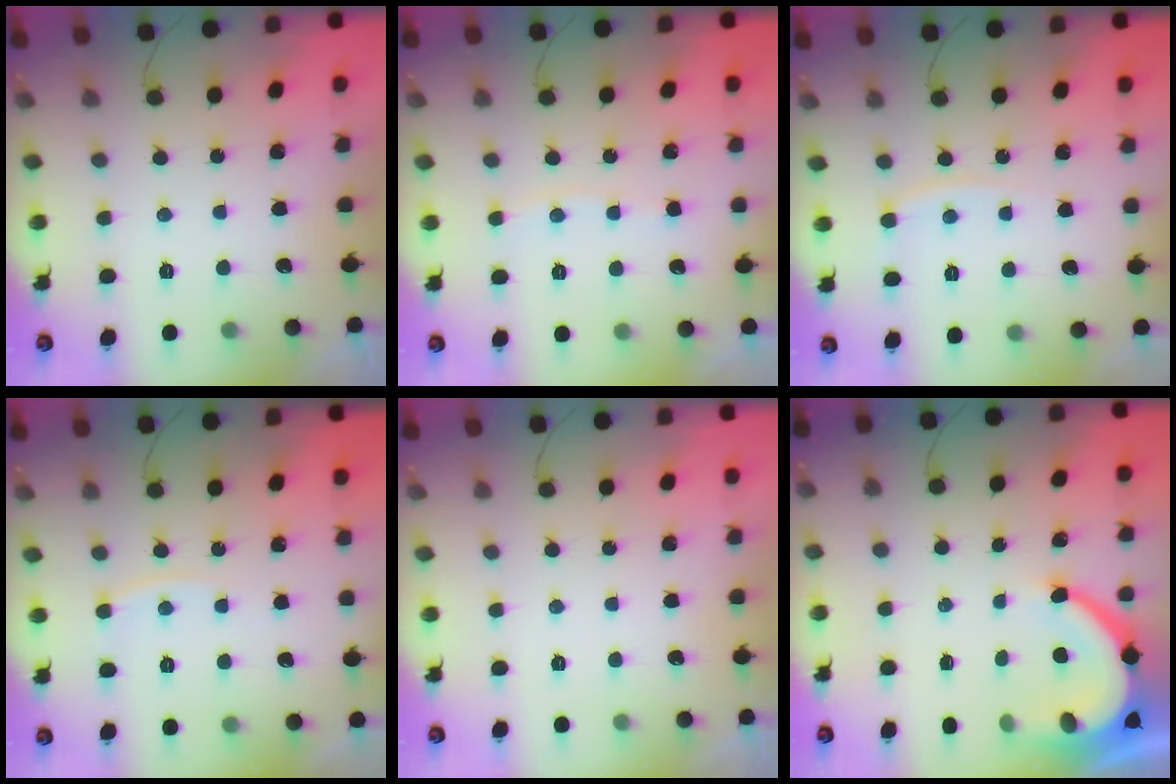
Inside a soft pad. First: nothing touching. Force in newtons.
{"total": 2.9, "press": 2.8, "slide": 0.4}
{"total": 5.3, "press": 5.3, "slide": 0.6}
{"total": 4.3, "press": 4.3, "slide": 0.5}
{"total": 0.0}
{"total": 9.0, "press": 8.9, "slide": 0.9}